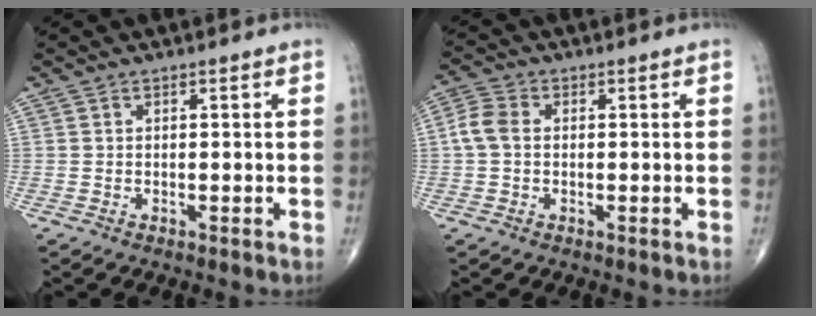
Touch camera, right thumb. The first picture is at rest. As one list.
[{"total": 4.6, "force": [0.2, 3.4, 3.1], "torque": [-0.069, 0.015, -0.004]}]